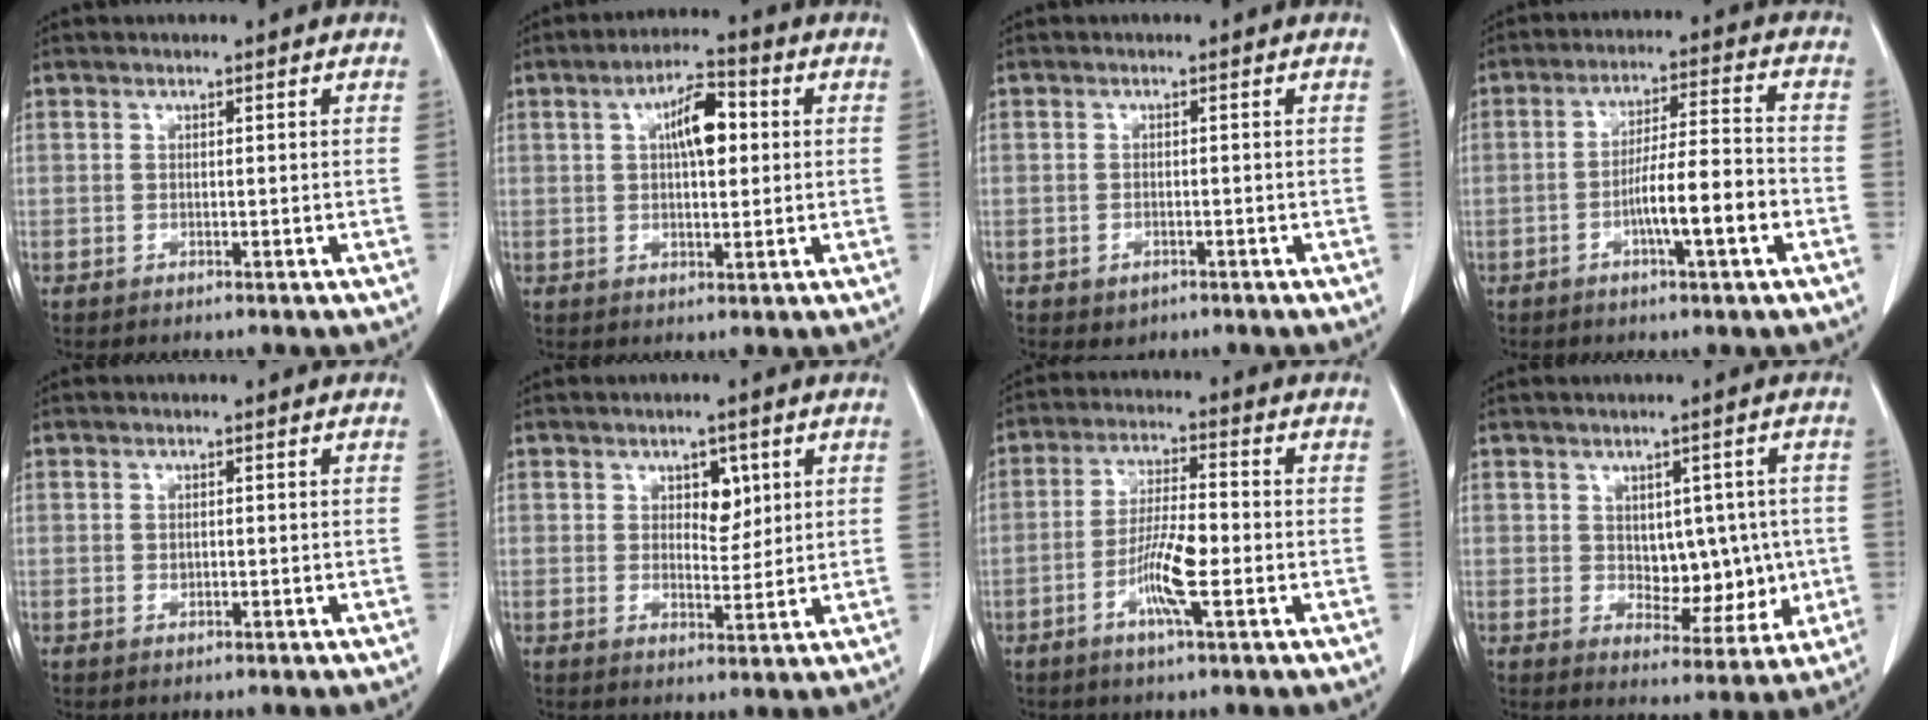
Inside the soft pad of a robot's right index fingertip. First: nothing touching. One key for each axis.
{"total": 7.1, "fx": 1.6, "fy": 2.5, "fz": 6.5, "tx": -0.109, "ty": 0.016, "tz": 0.024}
{"total": 1.7, "fx": -0.9, "fy": 1.3, "fz": 0.7, "tx": -0.009, "ty": 0.002, "tz": -0.003}
{"total": 9.0, "fx": -3.2, "fy": 0.6, "fz": 8.4, "tx": -0.144, "ty": 0.009, "tz": -0.054}
{"total": 0.7, "fx": 0.0, "fy": 0.5, "fz": 0.5, "tx": -0.011, "ty": -0.001, "tz": 0.000}
{"total": 4.1, "fx": 1.7, "fy": 2.4, "fz": 2.9, "tx": -0.038, "ty": 0.001, "tz": 0.028}
{"total": 7.8, "fx": -2.6, "fy": 0.9, "fz": 7.4, "tx": -0.142, "ty": -0.003, "tz": -0.052}
{"total": 7.4, "fx": 0.3, "fy": 4.7, "fz": 5.6, "tx": -0.062, "ty": 0.008, "tz": 0.020}